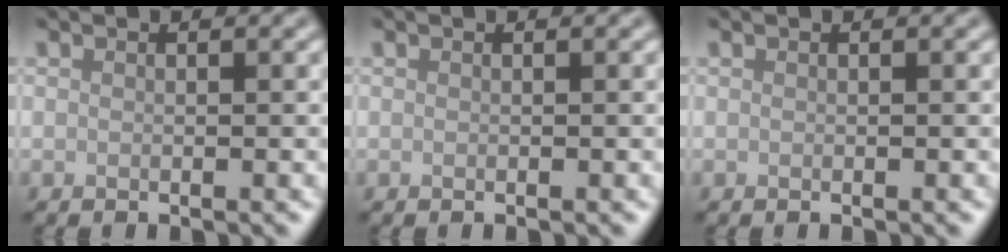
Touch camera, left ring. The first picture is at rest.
{"total": 0.0}
{"total": 0.0}